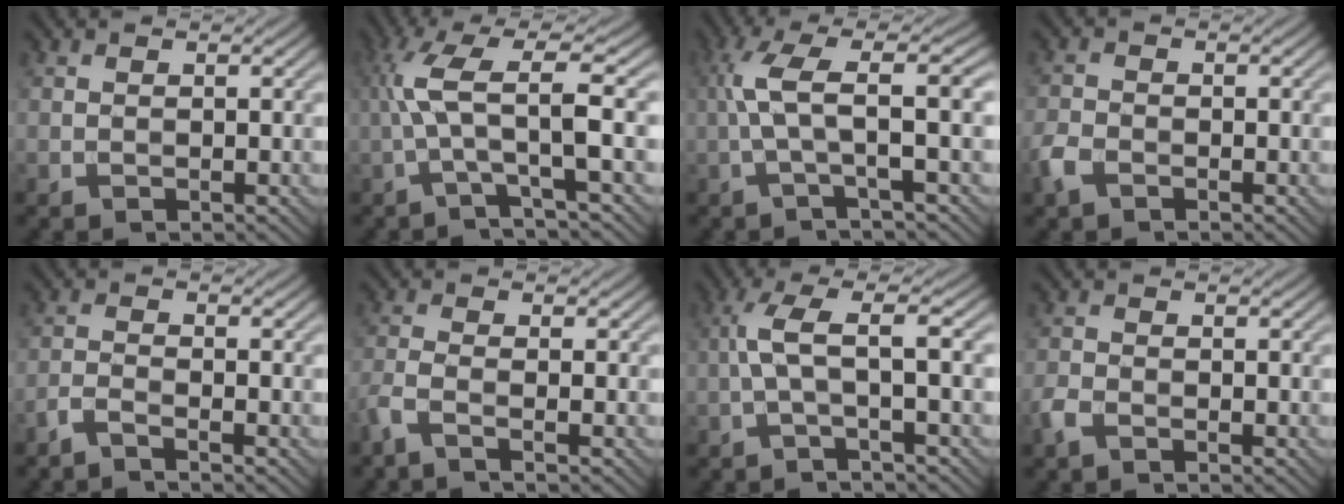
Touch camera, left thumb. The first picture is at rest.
{"total": 7.5, "force": [-0.4, 0.9, 7.4], "torque": [-0.152, 0.022, -0.017]}
{"total": 6.8, "force": [0.0, 0.9, 6.7], "torque": [-0.133, 0.027, -0.011]}
{"total": 2.9, "force": [-1.9, 1.6, 1.6], "torque": [-0.041, -0.005, -0.049]}
{"total": 2.4, "force": [-2.0, 0.3, 1.2], "torque": [-0.026, -0.003, -0.053]}
{"total": 3.3, "force": [-2.1, 0.5, 2.4], "torque": [-0.056, -0.005, -0.060]}
{"total": 4.9, "force": [-0.3, 0.6, 4.9], "torque": [-0.098, 0.023, -0.019]}
{"total": 2.2, "force": [-1.5, 0.9, 1.3], "torque": [-0.036, -0.003, -0.038]}